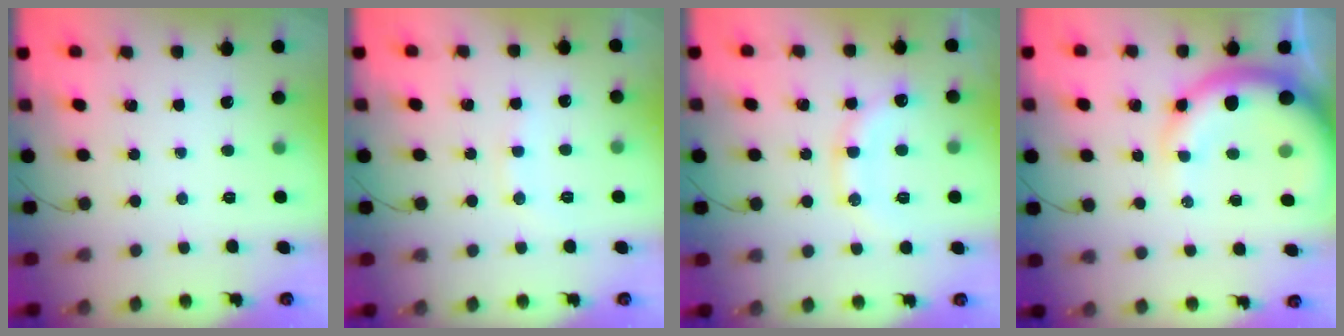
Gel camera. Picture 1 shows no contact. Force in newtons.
{"total": 6.4, "press": 6.3, "slide": 1.2}
{"total": 14.3, "press": 14.2, "slide": 1.1}
{"total": 15.2, "press": 14.8, "slide": 3.1}